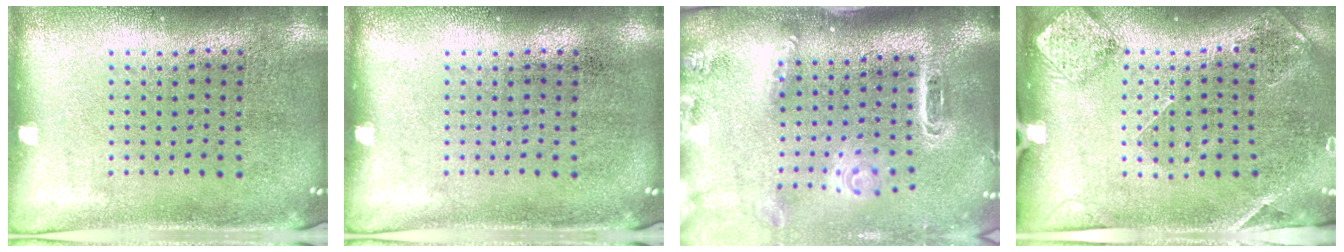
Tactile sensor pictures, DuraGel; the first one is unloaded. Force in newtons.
{"total": 0.0}
{"total": 2.9, "press": 2.1, "slide": 2.0}
{"total": 1.5, "press": 1.4, "slide": 0.6}